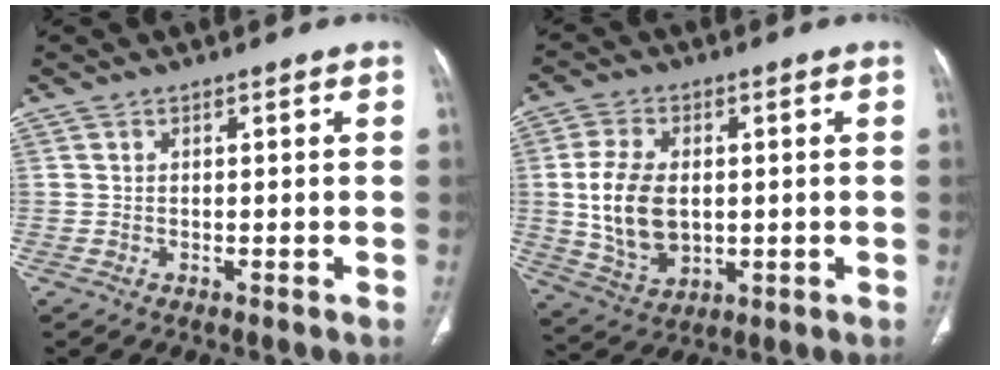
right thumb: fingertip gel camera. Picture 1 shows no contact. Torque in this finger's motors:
{"motor_torque": [-0.43, 0.91, 0.72, 0.91, 0.32]}